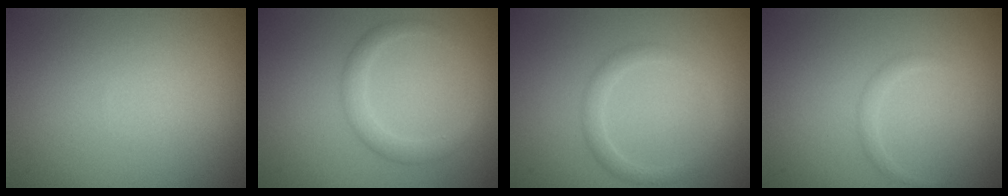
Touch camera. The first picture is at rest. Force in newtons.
{"total": 2.2, "press": 2.2, "slide": 0.1}
{"total": 1.7, "press": 1.7, "slide": 0.1}
{"total": 0.8, "press": 0.8, "slide": 0.0}